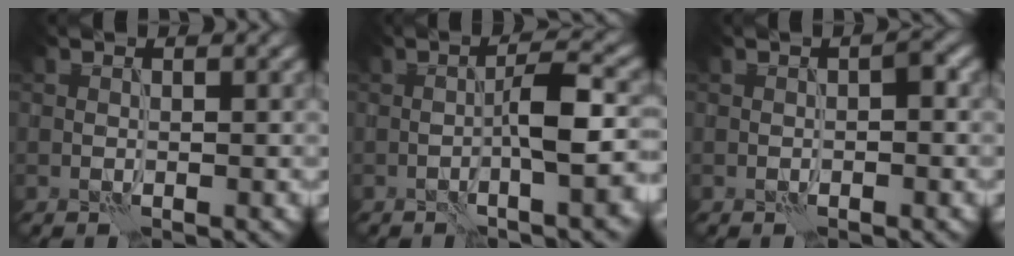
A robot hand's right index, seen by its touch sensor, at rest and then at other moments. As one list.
[{"total": 5.1, "force": [-1.5, 0.6, 4.9], "torque": [-0.080, 0.016, -0.031]}, {"total": 1.1, "force": [-0.3, 0.3, 1.0], "torque": [-0.012, 0.006, -0.005]}]